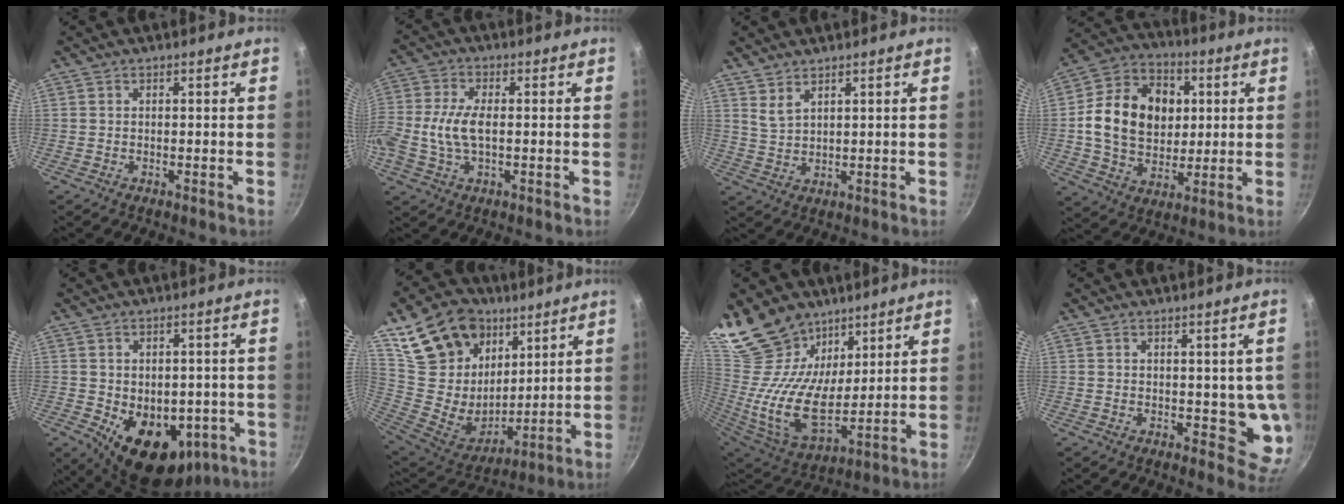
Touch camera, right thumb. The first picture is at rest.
{"total": 8.3, "force": [-0.6, 4.5, 7.0], "torque": [-0.152, 0.013, -0.020]}
{"total": 3.4, "force": [2.6, 1.3, 1.8], "torque": [-0.035, -0.018, 0.055]}
{"total": 18.3, "force": [2.4, 14.1, 11.4], "torque": [-0.171, 0.013, 0.036]}
{"total": 15.0, "force": [-4.2, 10.3, 10.1], "torque": [-0.112, -0.005, -0.035]}
{"total": 23.8, "force": [12.8, 16.3, 11.6], "torque": [-0.185, -0.071, 0.246]}
{"total": 23.0, "force": [15.0, 13.2, 11.4], "torque": [-0.222, -0.079, 0.294]}
{"total": 6.9, "force": [0.5, 3.8, 5.8], "torque": [-0.042, -0.012, 0.012]}